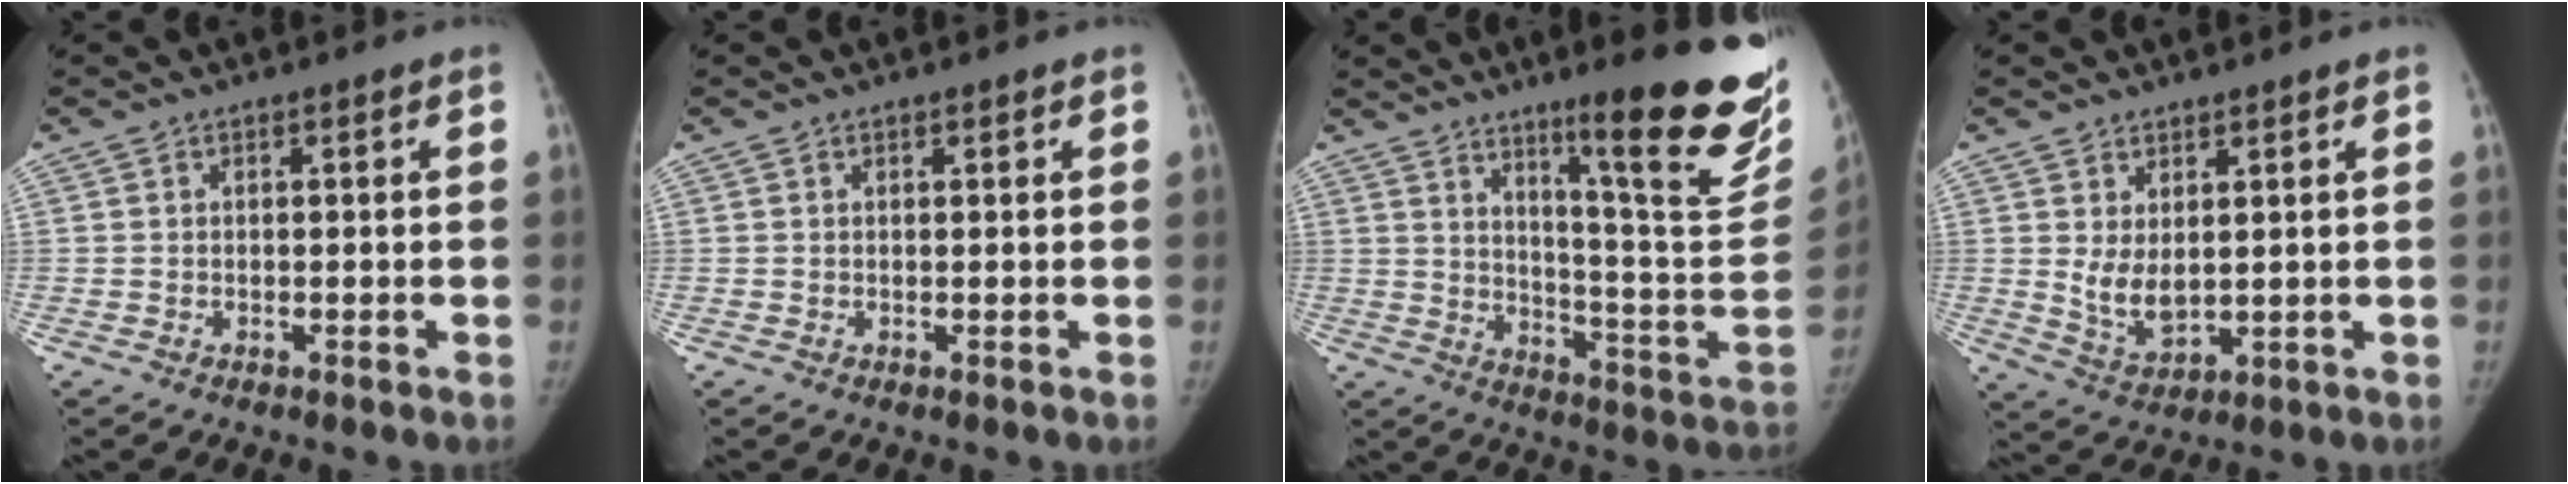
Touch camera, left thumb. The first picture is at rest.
{"total": 0.6, "force": [0.5, 0.2, 0.3], "torque": [-0.005, -0.002, 0.007]}
{"total": 24.0, "force": [15.1, 3.4, 18.3], "torque": [-0.218, -0.095, 0.225]}
{"total": 6.1, "force": [1.7, 3.4, 4.8], "torque": [-0.076, -0.024, 0.046]}